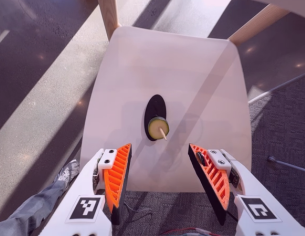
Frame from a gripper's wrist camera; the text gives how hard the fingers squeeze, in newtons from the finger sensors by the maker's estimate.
{"total": 0.0}